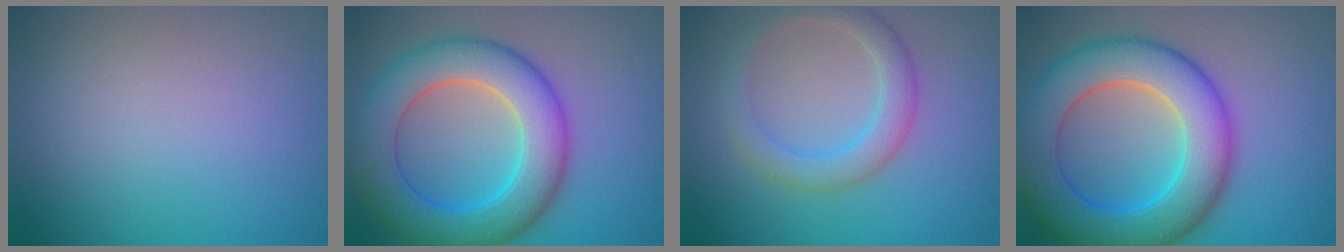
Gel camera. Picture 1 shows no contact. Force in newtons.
{"total": 9.4, "press": 9.4, "slide": 0.2}
{"total": 3.4, "press": 3.4, "slide": 0.1}
{"total": 10.8, "press": 10.8, "slide": 0.5}